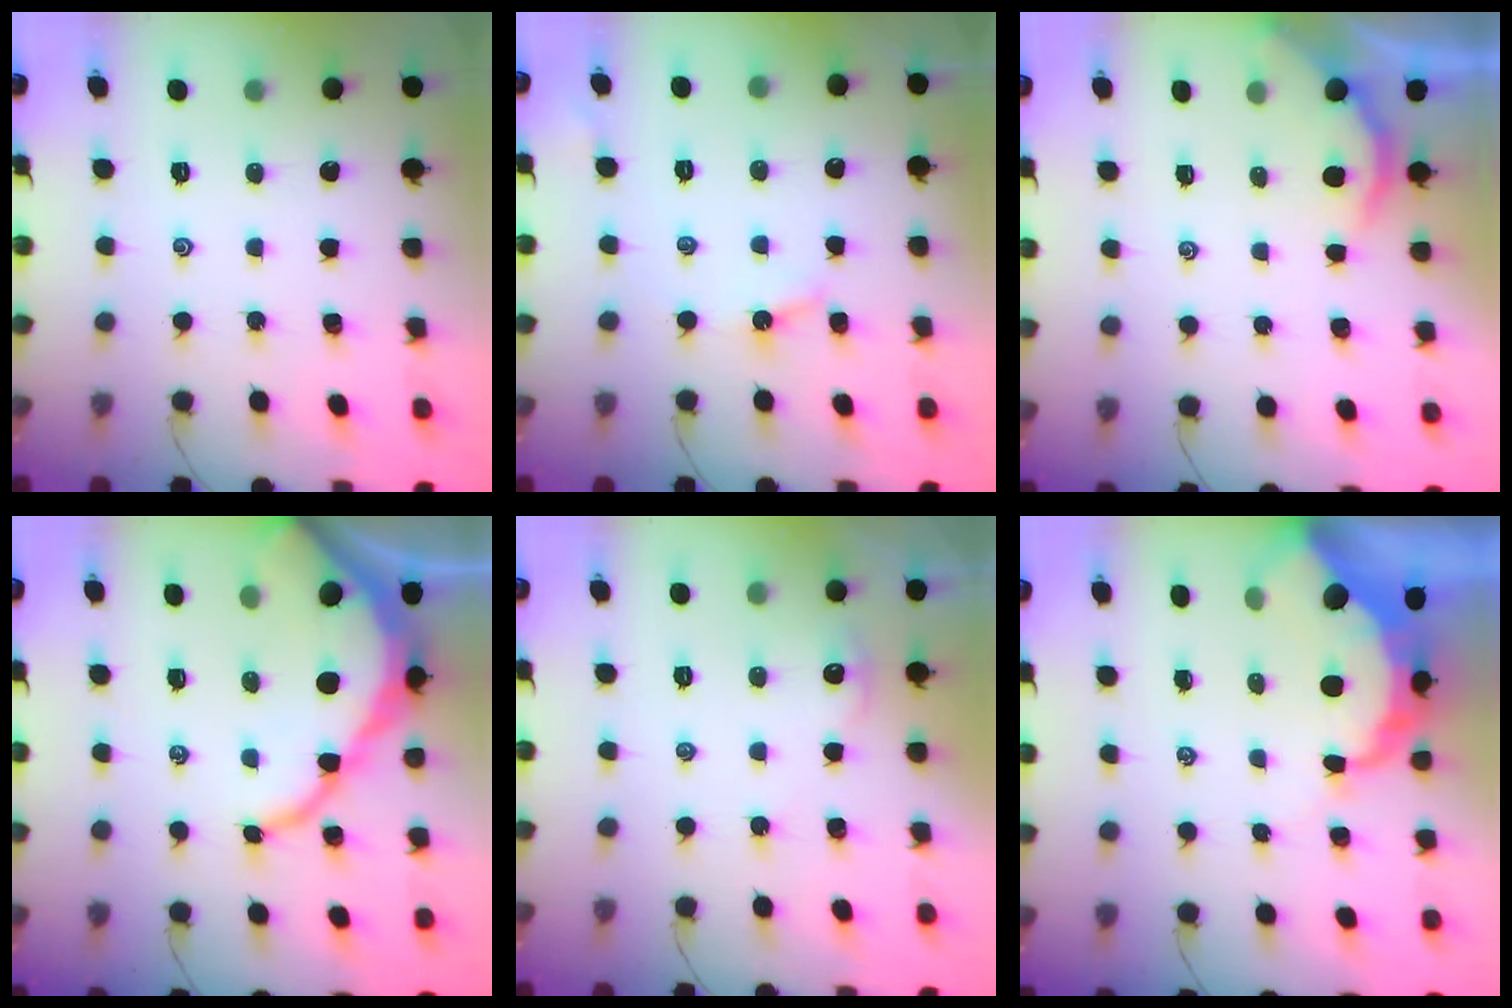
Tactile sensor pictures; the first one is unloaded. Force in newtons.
{"total": 3.3, "press": 3.3, "slide": 0.4}
{"total": 1.8, "press": 1.7, "slide": 0.3}
{"total": 11.9, "press": 11.8, "slide": 1.1}
{"total": 2.6, "press": 2.6, "slide": 0.3}
{"total": 8.7, "press": 8.7, "slide": 1.0}